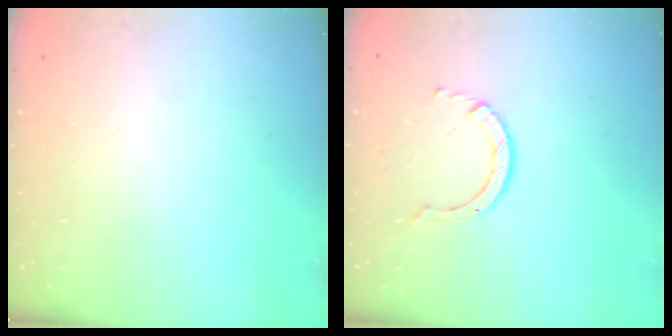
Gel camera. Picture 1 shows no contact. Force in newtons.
{"total": 1.4, "press": 1.4, "slide": 0.2}